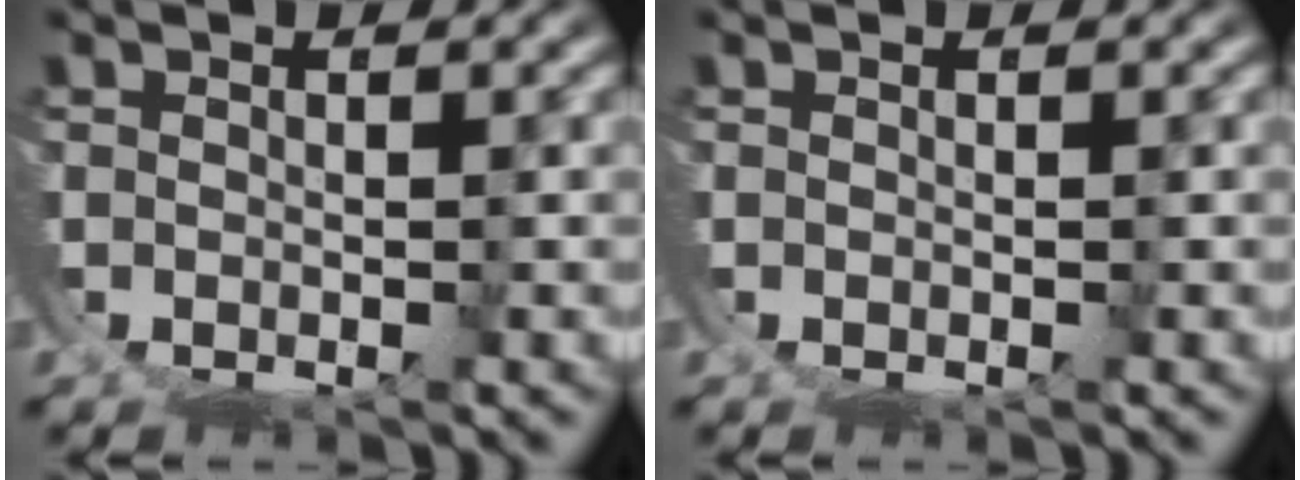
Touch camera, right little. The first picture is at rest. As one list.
[{"total": 0.0}]